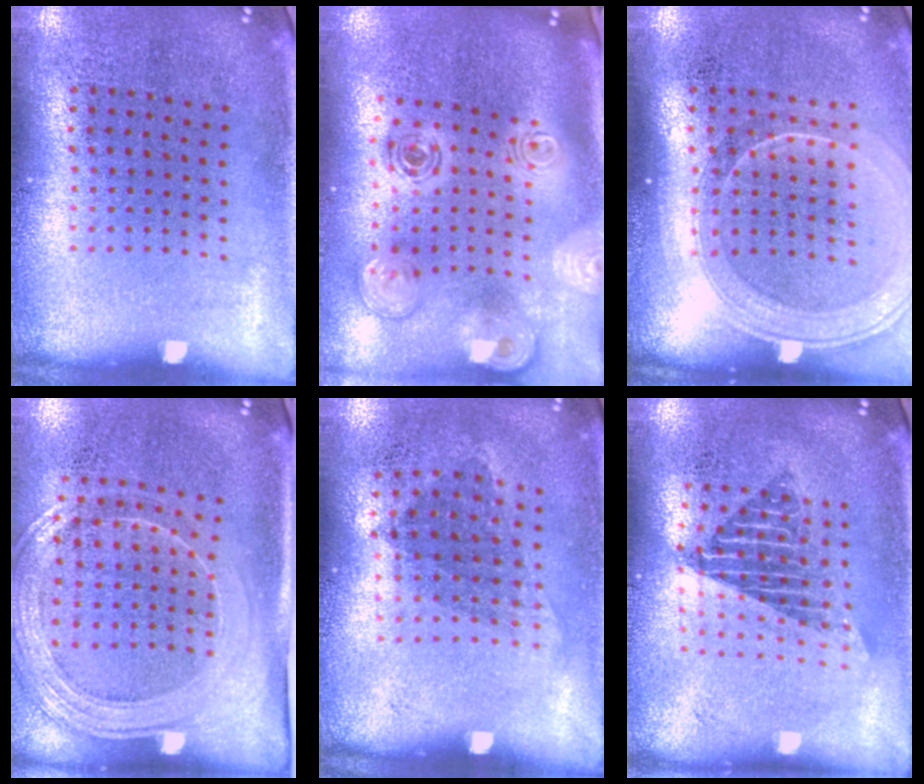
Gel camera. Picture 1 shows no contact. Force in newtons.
{"total": 2.3, "press": 1.8, "slide": 1.4}
{"total": 1.9, "press": 1.7, "slide": 0.9}
{"total": 1.9, "press": 1.7, "slide": 0.9}
{"total": 0.9, "press": 0.7, "slide": 0.6}
{"total": 1.6, "press": 1.3, "slide": 0.9}